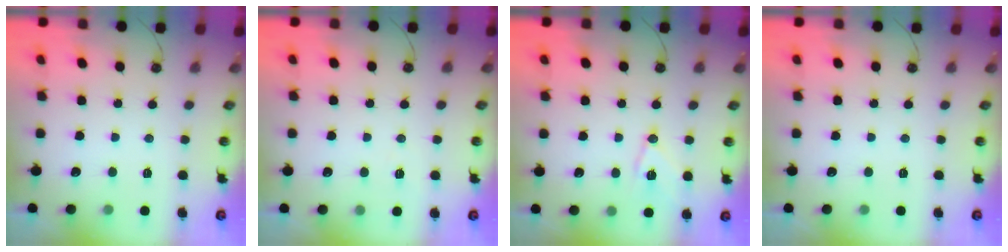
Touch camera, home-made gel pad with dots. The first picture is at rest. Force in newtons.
{"total": 4.9, "press": 2.3, "slide": 4.4}
{"total": 10.4, "press": 10.4, "slide": 1.1}
{"total": 0.0}